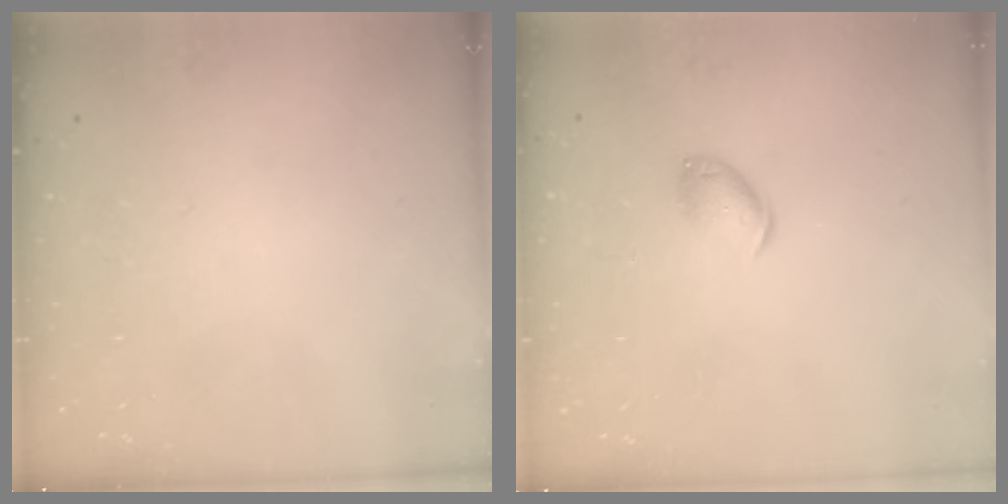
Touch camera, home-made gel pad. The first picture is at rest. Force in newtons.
{"total": 7.2, "press": 7.2, "slide": 1.0}